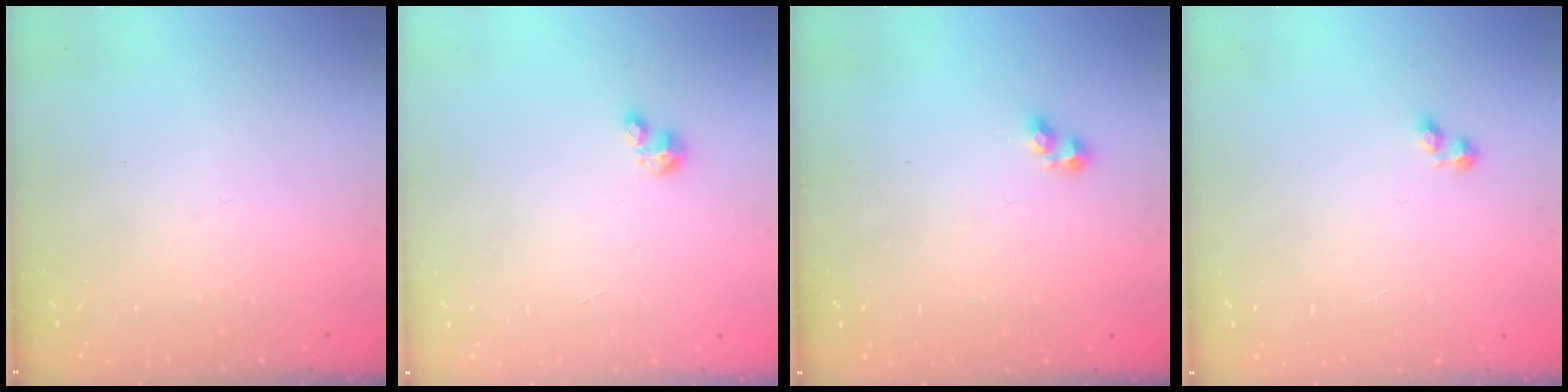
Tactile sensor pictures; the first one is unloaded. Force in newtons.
{"total": 2.5, "press": 2.5, "slide": 0.3}
{"total": 2.4, "press": 2.3, "slide": 0.4}
{"total": 1.2, "press": 1.0, "slide": 0.6}